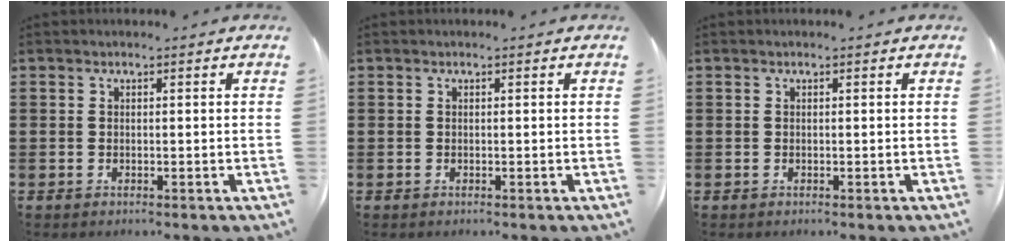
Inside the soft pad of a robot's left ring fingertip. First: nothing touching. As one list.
[{"total": 0.0}, {"total": 0.0}]